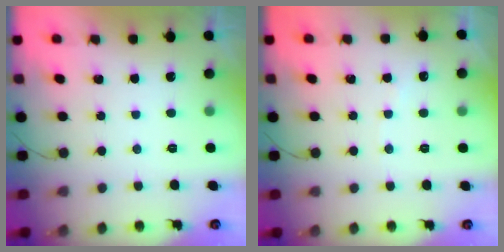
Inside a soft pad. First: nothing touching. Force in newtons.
{"total": 2.9, "press": 2.9, "slide": 0.5}